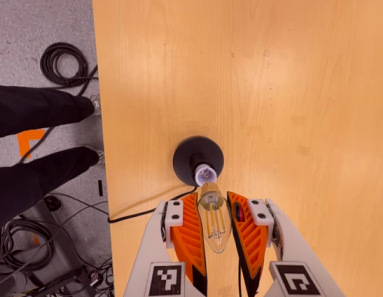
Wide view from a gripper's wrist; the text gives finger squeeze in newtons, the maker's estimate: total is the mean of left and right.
{"total": 16.5, "left": 16.8, "right": 16.3}